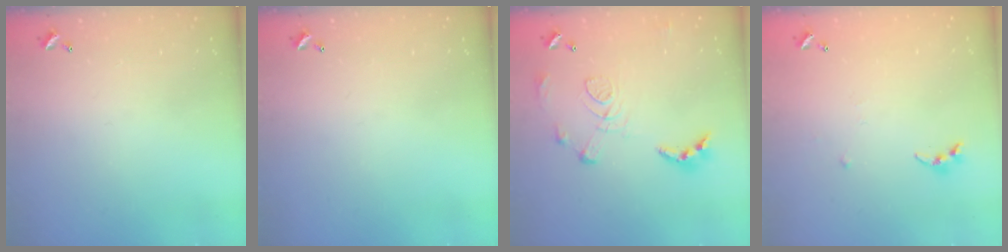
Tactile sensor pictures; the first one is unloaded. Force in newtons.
{"total": 0.0}
{"total": 11.4, "press": 11.3, "slide": 1.0}
{"total": 5.4, "press": 5.4, "slide": 0.6}